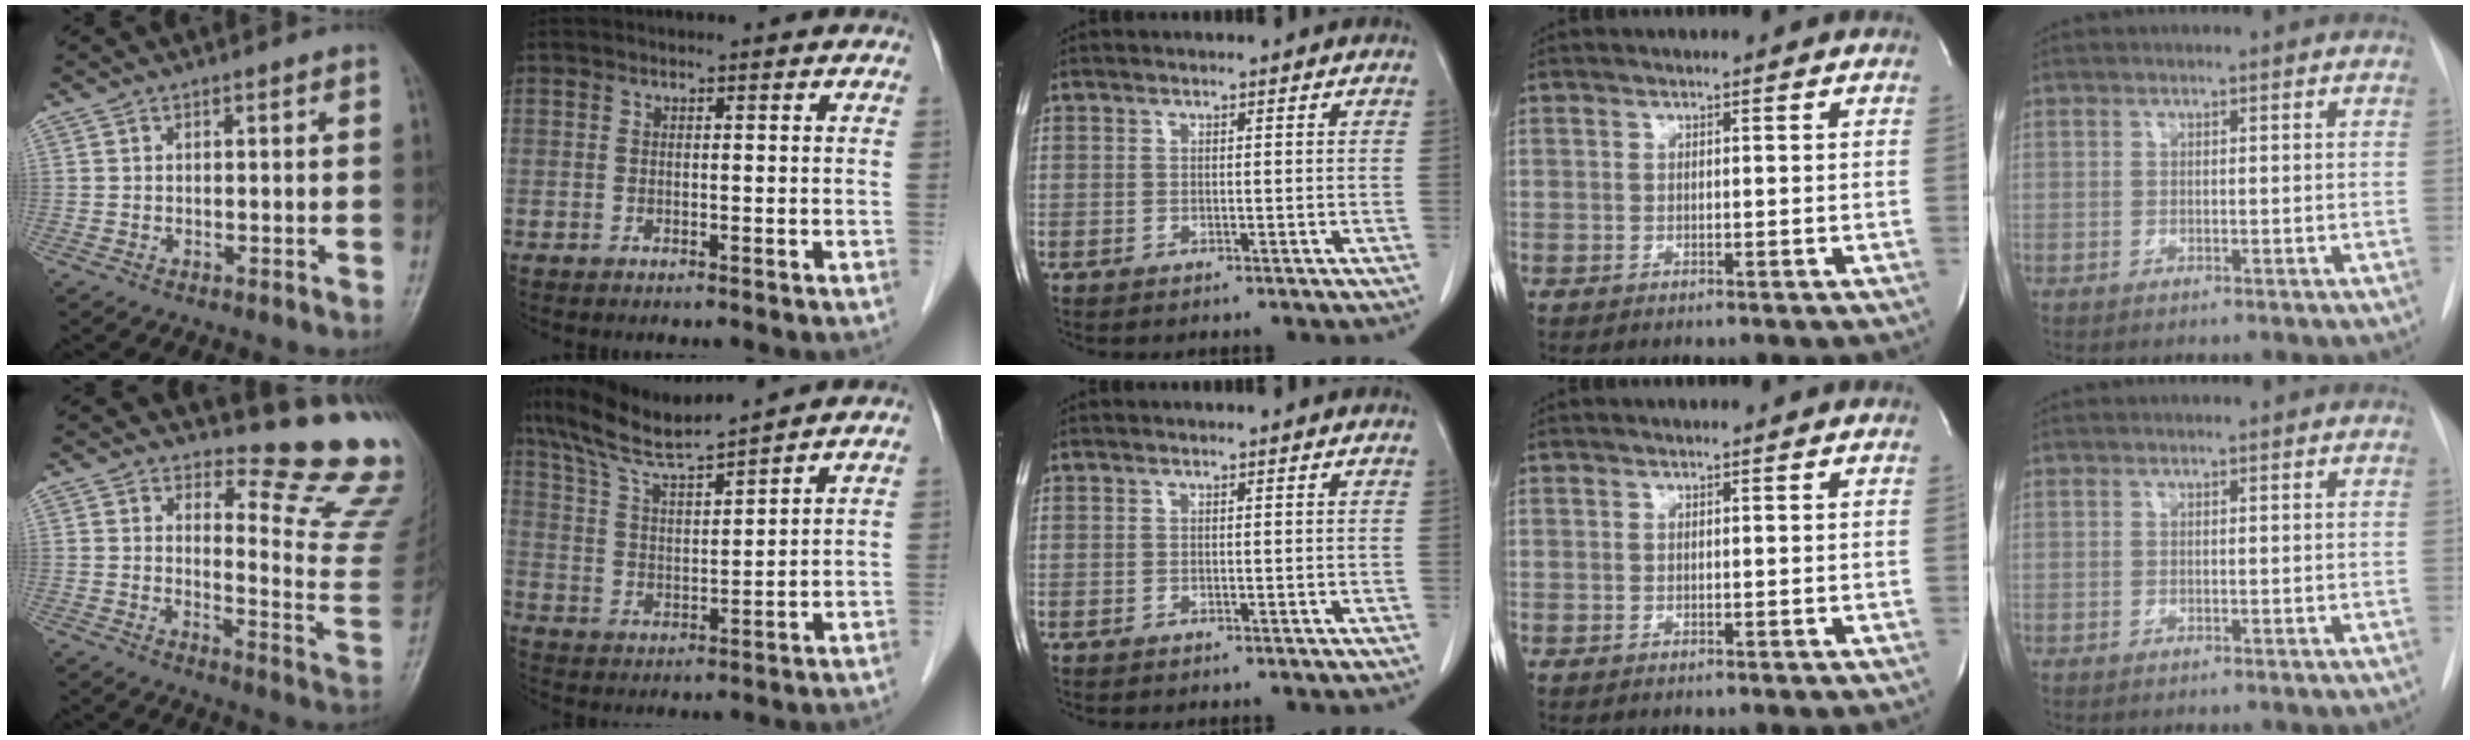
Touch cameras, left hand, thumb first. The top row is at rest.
{"thumb": {"total": 15.4, "force": [14.4, 2.7, 4.9], "torque": [-0.022, -0.185, 0.158]}, "index": {"total": 10.0, "force": [8.7, -0.3, 4.9], "torque": [-0.101, 0.009, 0.164]}}